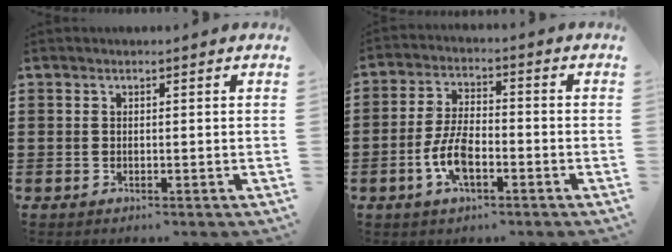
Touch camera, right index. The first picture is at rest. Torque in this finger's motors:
{"motor_torque": [2.14, 0.00, 0.82, 0.21]}